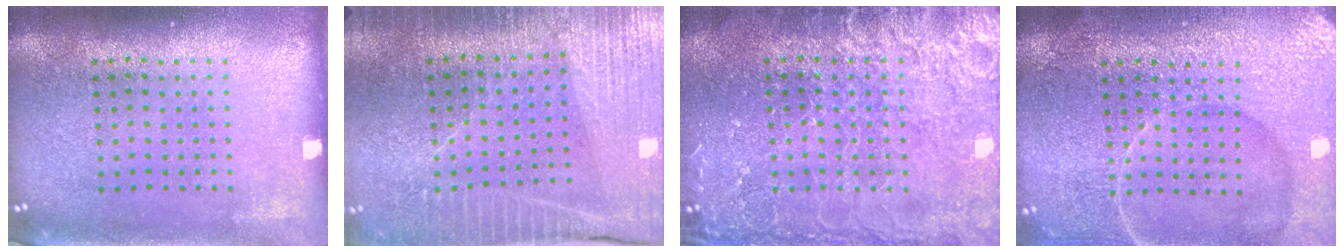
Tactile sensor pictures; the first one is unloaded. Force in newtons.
{"total": 3.5, "press": 3.4, "slide": 0.6}
{"total": 3.7, "press": 3.7, "slide": 0.5}
{"total": 6.2, "press": 6.1, "slide": 0.8}